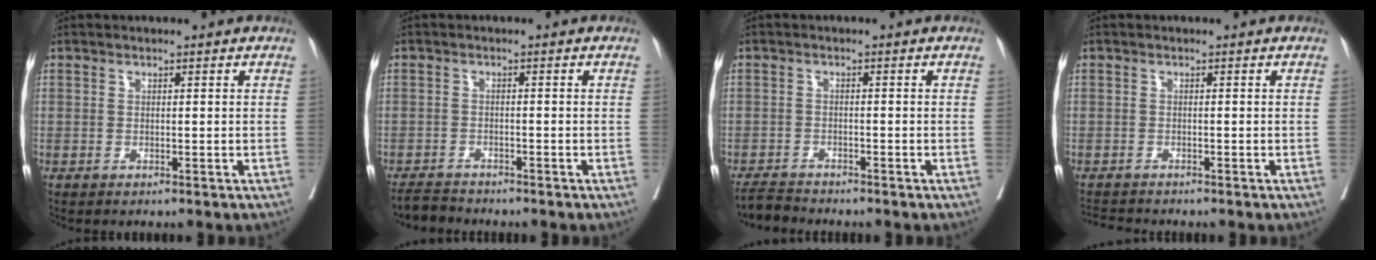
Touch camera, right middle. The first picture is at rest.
{"total": 2.9, "force": [-2.9, 0.2, -0.1], "torque": [-0.001, -0.013, -0.053]}
{"total": 2.7, "force": [-2.7, -0.1, -0.1], "torque": [0.001, -0.014, -0.050]}
{"total": 2.3, "force": [-2.3, 0.0, 0.1], "torque": [-0.004, -0.013, -0.040]}